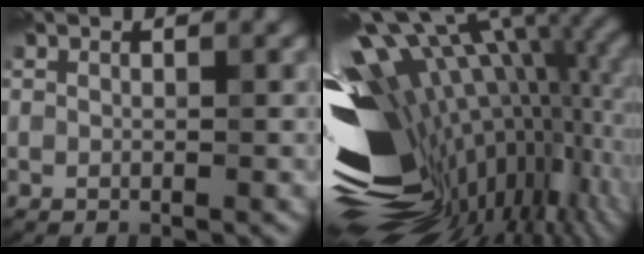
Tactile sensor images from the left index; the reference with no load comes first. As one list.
[{"total": 18.5, "force": [-0.1, 9.2, 16.0], "torque": [-0.261, -0.016, 0.020]}]